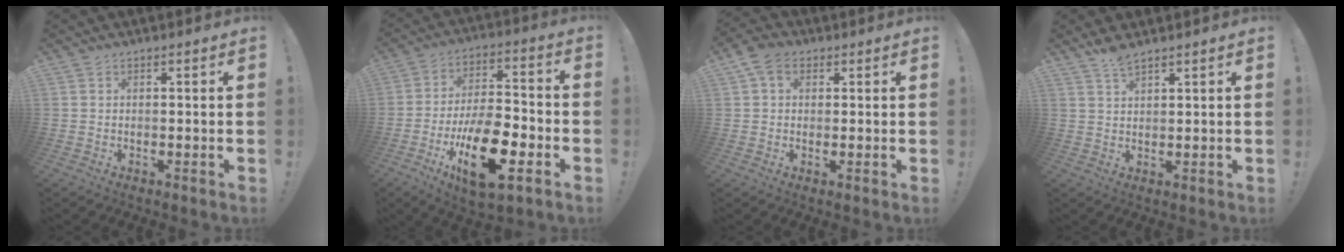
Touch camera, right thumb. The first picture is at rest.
{"total": 19.9, "force": [-8.8, 8.5, 15.7], "torque": [-0.275, 0.046, -0.139]}
{"total": 5.8, "force": [2.1, 4.2, 3.4], "torque": [-0.055, 0.000, 0.044]}
{"total": 3.6, "force": [3.0, 0.5, 1.9], "torque": [-0.031, -0.019, 0.052]}